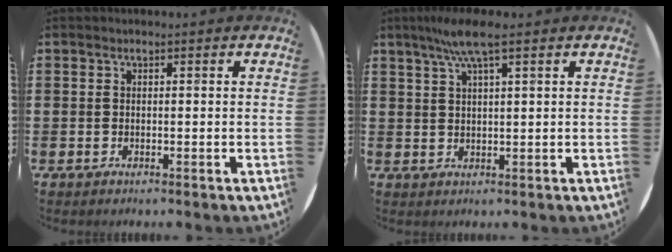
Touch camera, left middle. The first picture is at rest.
{"total": 4.6, "force": [3.0, 0.3, 3.5], "torque": [-0.073, 0.007, 0.051]}